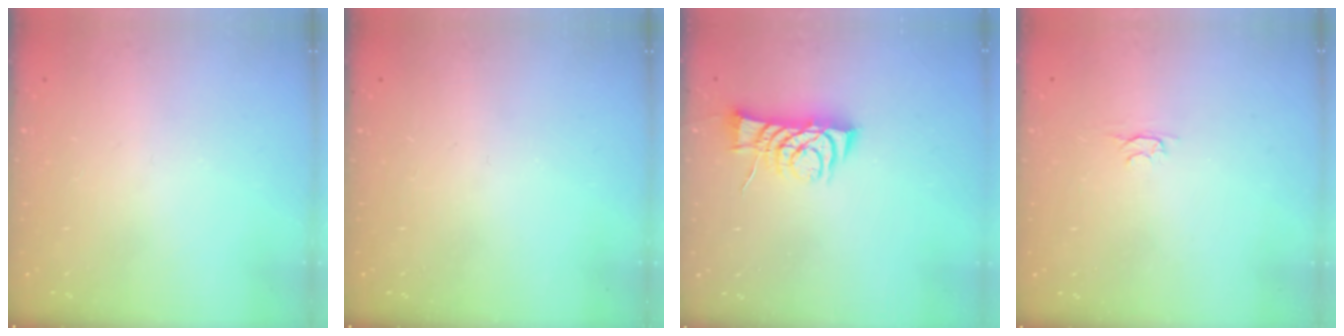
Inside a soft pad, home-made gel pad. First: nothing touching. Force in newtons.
{"total": 0.0}
{"total": 7.8, "press": 7.7, "slide": 0.6}
{"total": 2.4, "press": 2.3, "slide": 0.5}